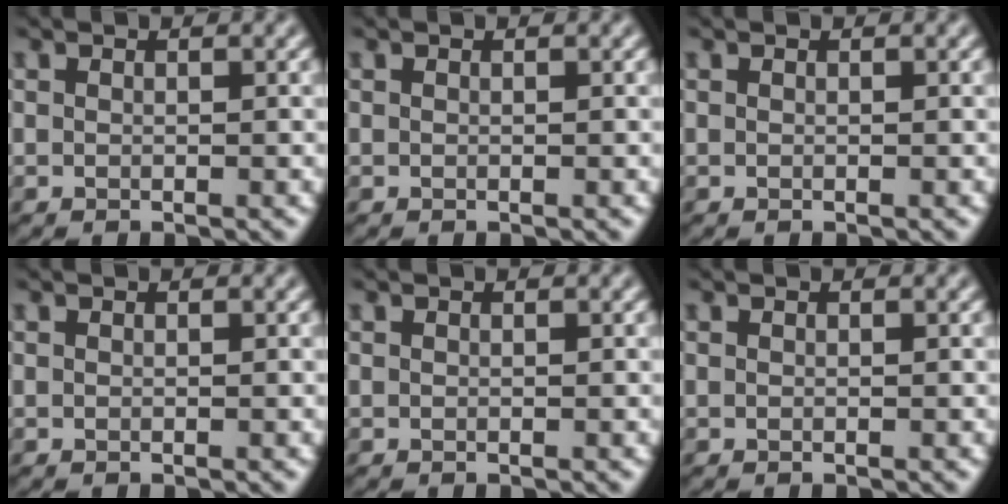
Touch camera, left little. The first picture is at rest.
{"total": 0.0}
{"total": 0.0}
{"total": 0.0}
{"total": 0.0}
{"total": 0.0}